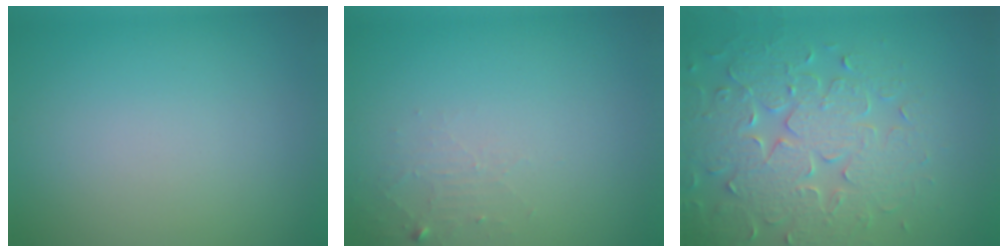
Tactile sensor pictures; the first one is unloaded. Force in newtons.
{"total": 1.3, "press": 1.3, "slide": 0.2}
{"total": 7.1, "press": 5.8, "slide": 4.1}